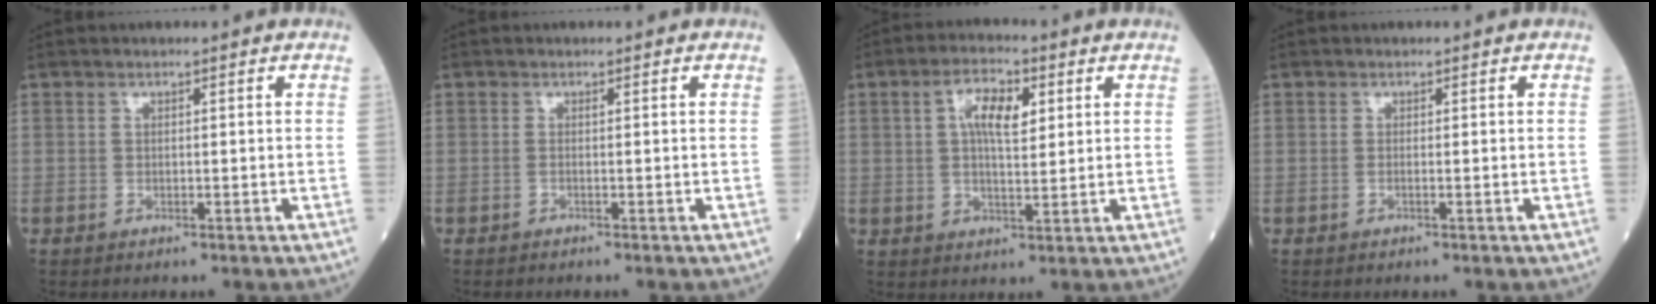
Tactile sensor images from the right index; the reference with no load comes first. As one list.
[{"total": 0.0}, {"total": 6.6, "force": [2.2, 2.4, 5.8], "torque": [-0.112, 0.010, 0.038]}, {"total": 0.0}]